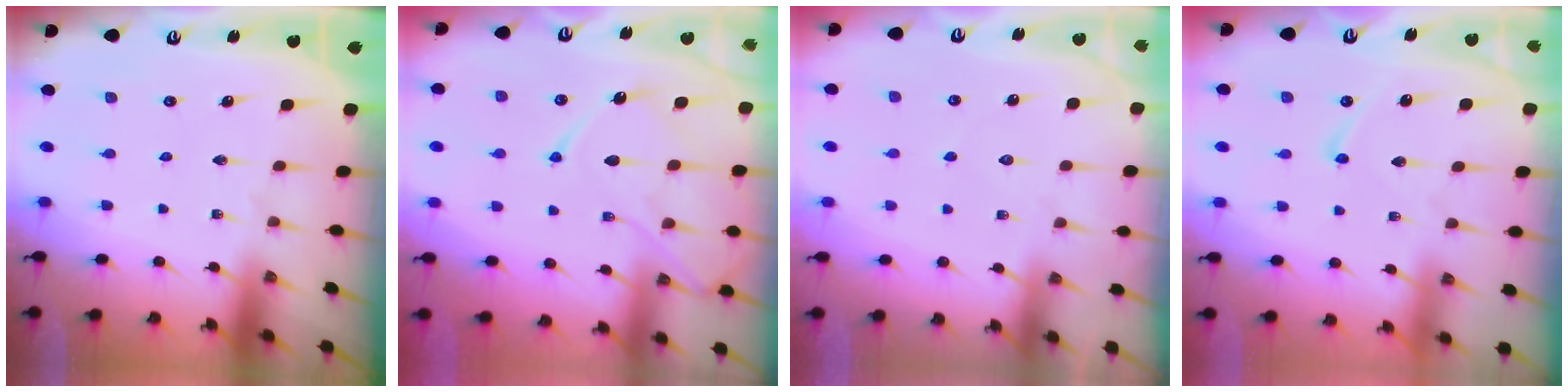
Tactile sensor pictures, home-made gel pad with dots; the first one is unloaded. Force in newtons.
{"total": 13.4, "press": 13.4, "slide": 1.0}
{"total": 4.6, "press": 4.6, "slide": 0.6}
{"total": 5.9, "press": 5.9, "slide": 0.7}